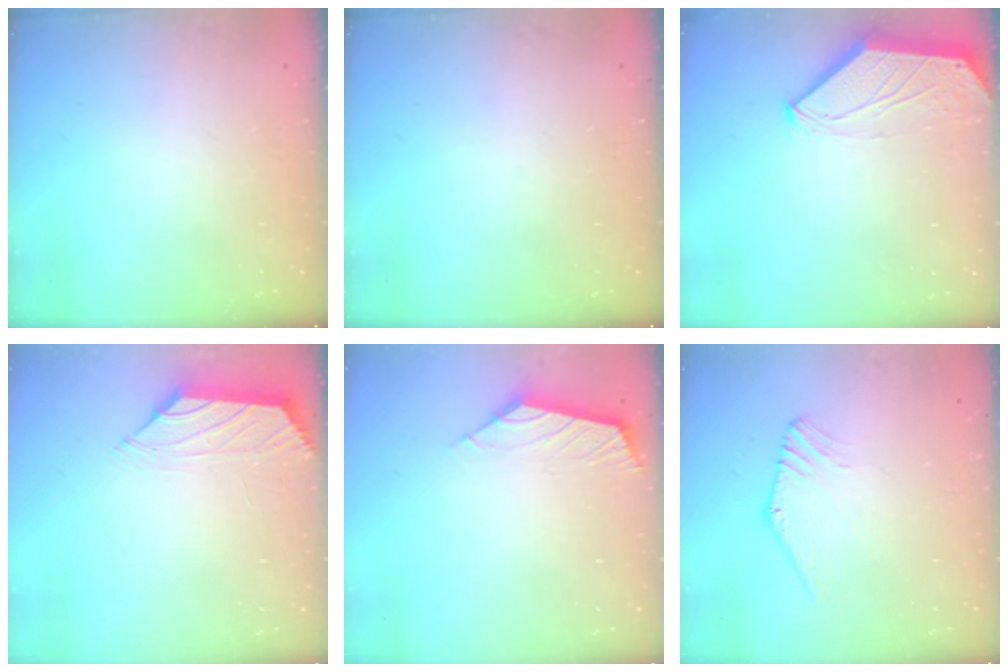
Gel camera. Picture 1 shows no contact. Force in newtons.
{"total": 0.0}
{"total": 0.0}
{"total": 0.9, "press": 0.7, "slide": 0.4}
{"total": 2.9, "press": 2.8, "slide": 0.7}
{"total": 2.7, "press": 2.7, "slide": 0.1}